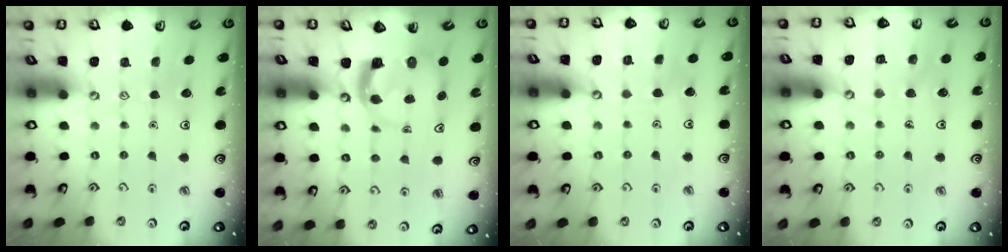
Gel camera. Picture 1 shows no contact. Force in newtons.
{"total": 4.1, "press": 4.1, "slide": 0.3}
{"total": 2.6, "press": 2.6, "slide": 0.1}
{"total": 5.1, "press": 5.0, "slide": 0.4}